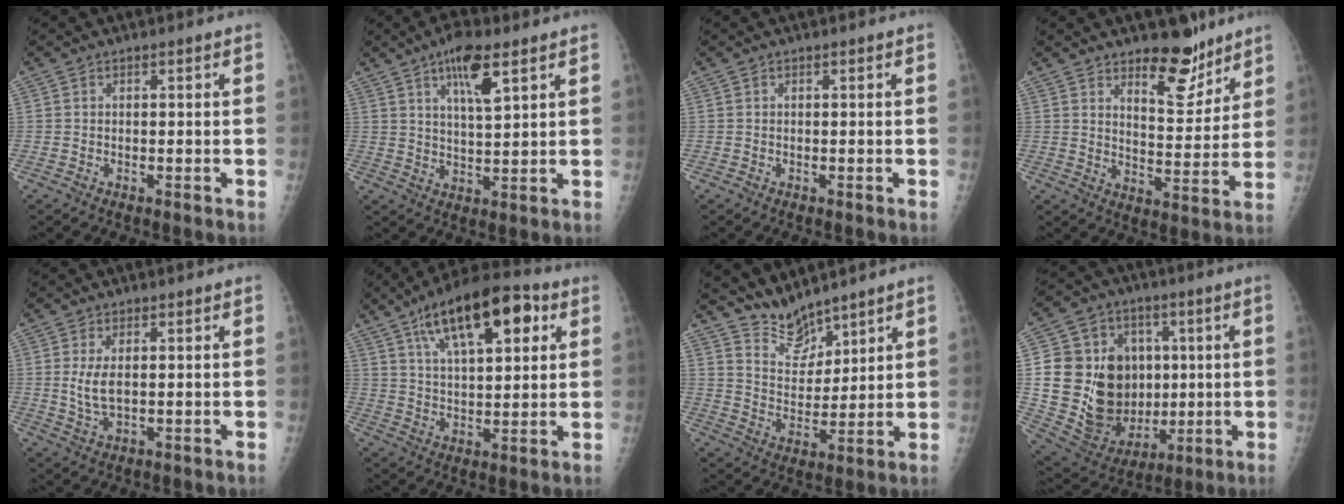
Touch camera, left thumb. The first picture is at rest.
{"total": 8.3, "force": [4.6, 2.3, 6.5], "torque": [-0.107, -0.023, 0.080]}
{"total": 0.0}
{"total": 10.2, "force": [7.7, 4.2, 5.2], "torque": [-0.049, -0.063, 0.125]}
{"total": 4.8, "force": [0.5, 2.3, 4.2], "torque": [-0.089, -0.009, 0.013]}
{"total": 17.4, "force": [7.9, 7.2, 13.7], "torque": [-0.190, -0.006, 0.126]}
{"total": 7.5, "force": [6.9, 2.3, 1.5], "torque": [-0.007, -0.056, 0.144]}
{"total": 23.0, "force": [1.3, 18.2, 13.9], "torque": [-0.231, 0.006, 0.049]}